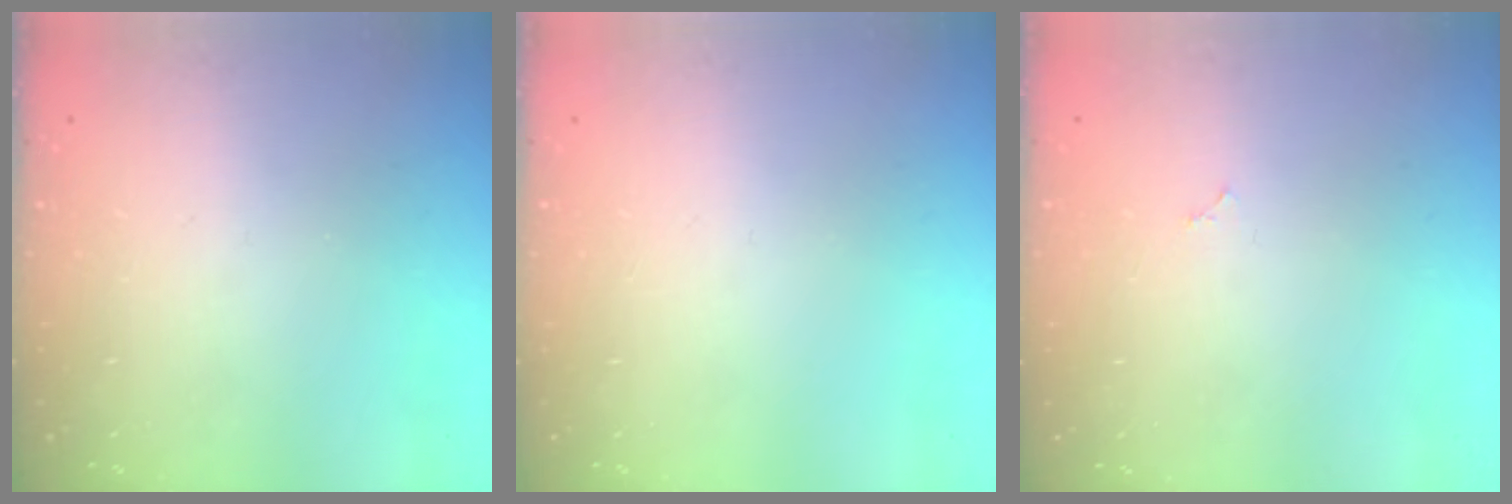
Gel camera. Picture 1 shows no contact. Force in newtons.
{"total": 0.0}
{"total": 1.8, "press": 1.8, "slide": 0.3}